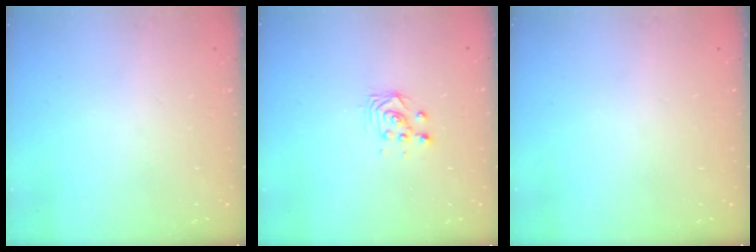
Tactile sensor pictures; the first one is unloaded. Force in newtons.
{"total": 2.9, "press": 2.9, "slide": 0.4}
{"total": 0.0}